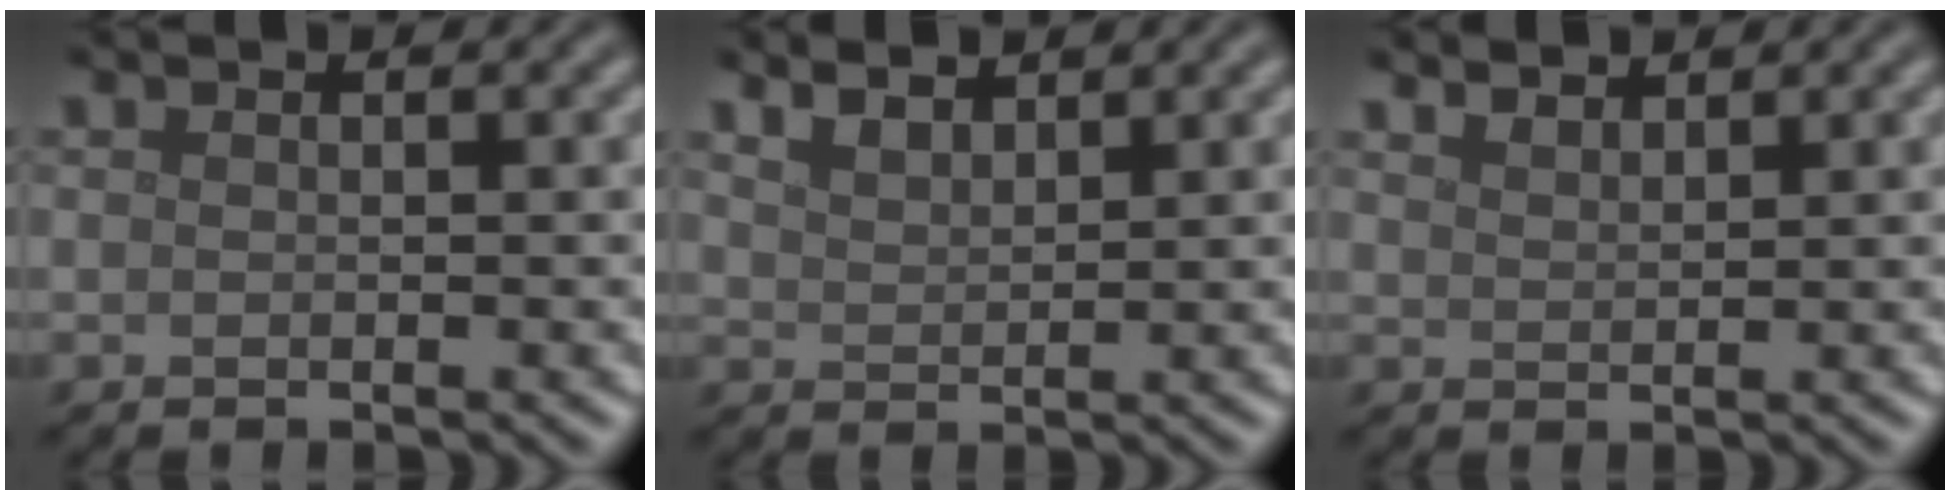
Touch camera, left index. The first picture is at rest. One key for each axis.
{"total": 3.1, "fx": 2.7, "fy": 1.0, "fz": 1.3, "tx": -0.022, "ty": 0.013, "tz": 0.035}
{"total": 2.4, "fx": 2.2, "fy": 0.6, "fz": 0.7, "tx": -0.009, "ty": 0.004, "tz": 0.030}